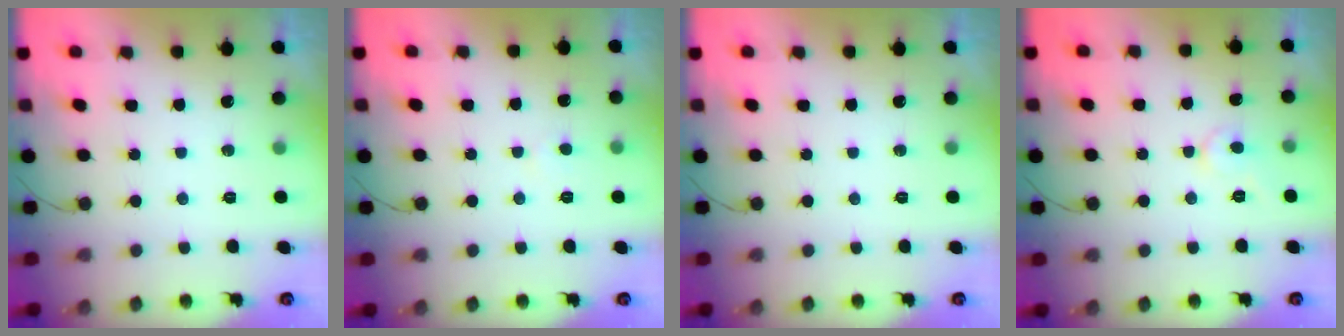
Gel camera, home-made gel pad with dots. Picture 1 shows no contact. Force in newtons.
{"total": 2.8, "press": 2.7, "slide": 0.4}
{"total": 0.0}
{"total": 4.6, "press": 4.6, "slide": 0.4}